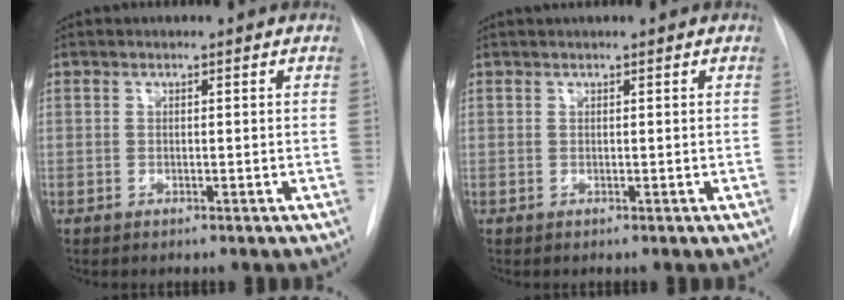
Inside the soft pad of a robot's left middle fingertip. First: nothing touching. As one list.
[{"total": 0.7, "force": [0.6, -0.2, 0.3], "torque": [-0.005, 0.009, 0.016]}]